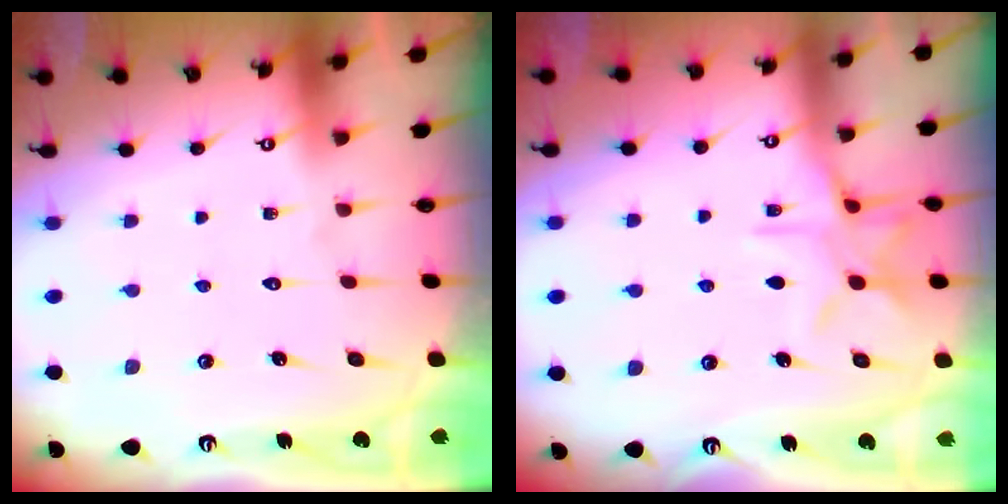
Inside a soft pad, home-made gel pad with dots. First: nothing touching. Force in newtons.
{"total": 10.2, "press": 10.2, "slide": 0.9}